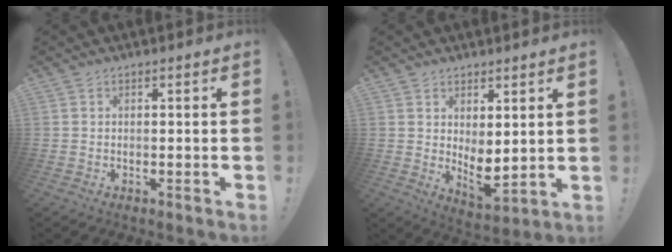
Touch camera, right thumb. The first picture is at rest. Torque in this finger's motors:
{"motor_torque": [-0.19, 0.48, 0.38, 0.46, 0.06]}